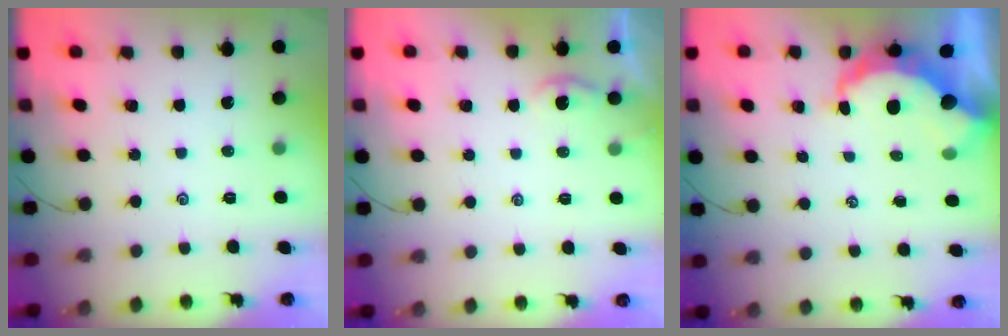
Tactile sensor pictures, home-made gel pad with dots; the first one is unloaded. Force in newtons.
{"total": 0.6, "press": 0.6, "slide": 0.2}
{"total": 7.9, "press": 7.8, "slide": 1.0}